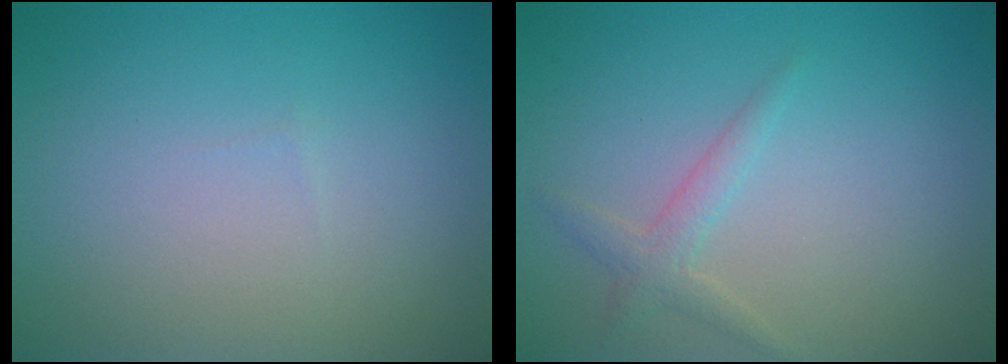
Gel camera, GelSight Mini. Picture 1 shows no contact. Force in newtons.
{"total": 1.6, "press": 1.6, "slide": 0.0}